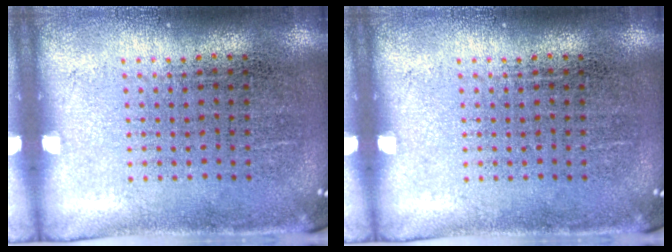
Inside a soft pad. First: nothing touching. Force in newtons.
{"total": 0.0}